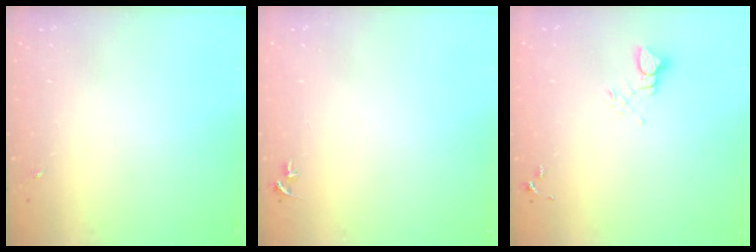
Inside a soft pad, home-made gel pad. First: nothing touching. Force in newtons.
{"total": 2.7, "press": 2.7, "slide": 0.3}
{"total": 3.8, "press": 3.7, "slide": 0.4}